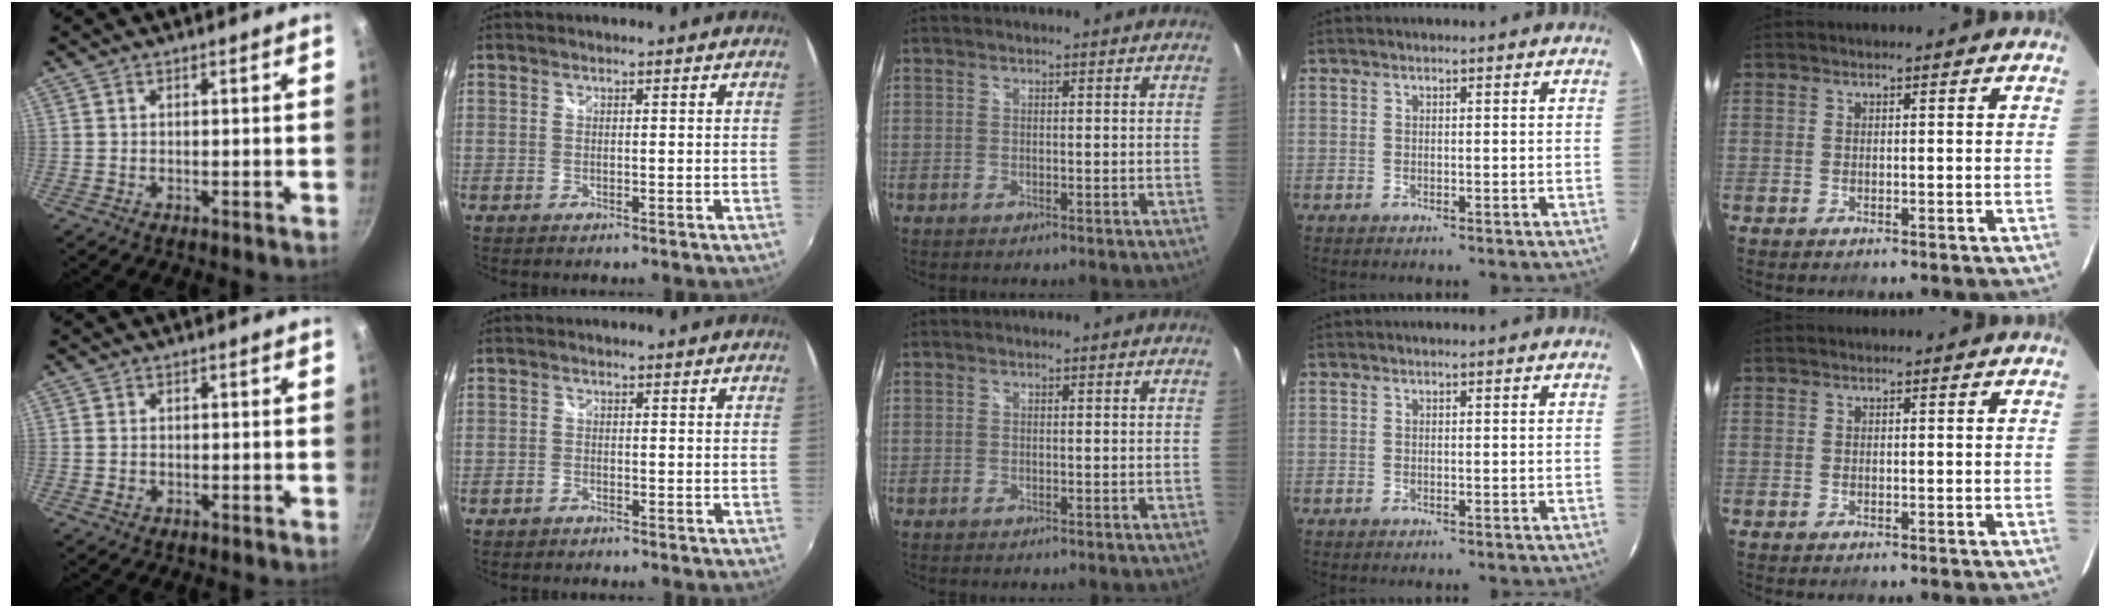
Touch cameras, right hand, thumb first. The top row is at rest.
{"thumb": {"total": 1.3, "force": [-0.5, 1.1, 0.6], "torque": [-0.013, 0.003, -0.008]}, "index": {"total": 1.2, "force": [-1.0, 0.7, 0.0], "torque": [-0.006, -0.002, -0.019]}}